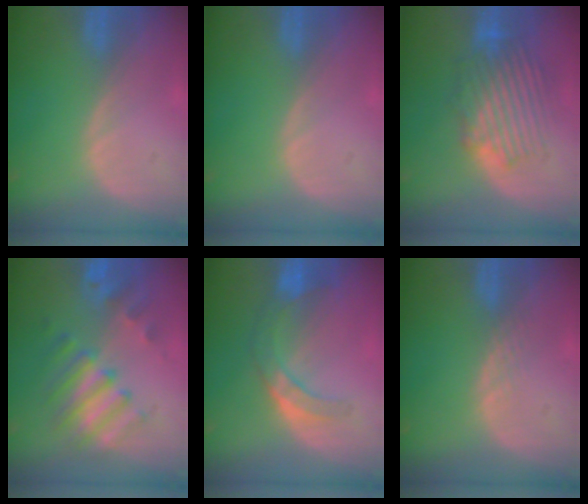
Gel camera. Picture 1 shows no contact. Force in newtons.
{"total": 0.0}
{"total": 8.9, "press": 8.6, "slide": 2.4}
{"total": 7.9, "press": 7.7, "slide": 1.8}
{"total": 7.4, "press": 6.4, "slide": 3.7}
{"total": 1.3, "press": 1.2, "slide": 0.1}